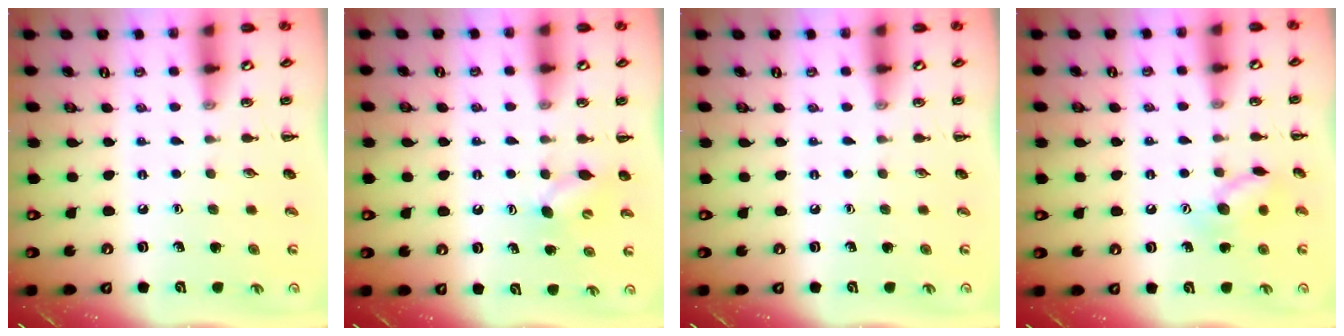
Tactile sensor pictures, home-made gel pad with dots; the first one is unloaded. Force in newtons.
{"total": 5.6, "press": 5.5, "slide": 1.3}
{"total": 0.0}
{"total": 10.0, "press": 10.0, "slide": 0.5}